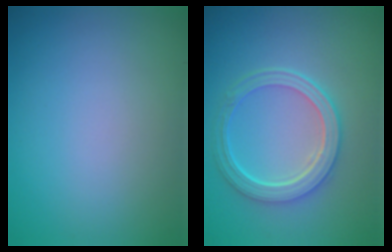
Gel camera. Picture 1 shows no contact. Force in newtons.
{"total": 4.7, "press": 3.9, "slide": 2.7}